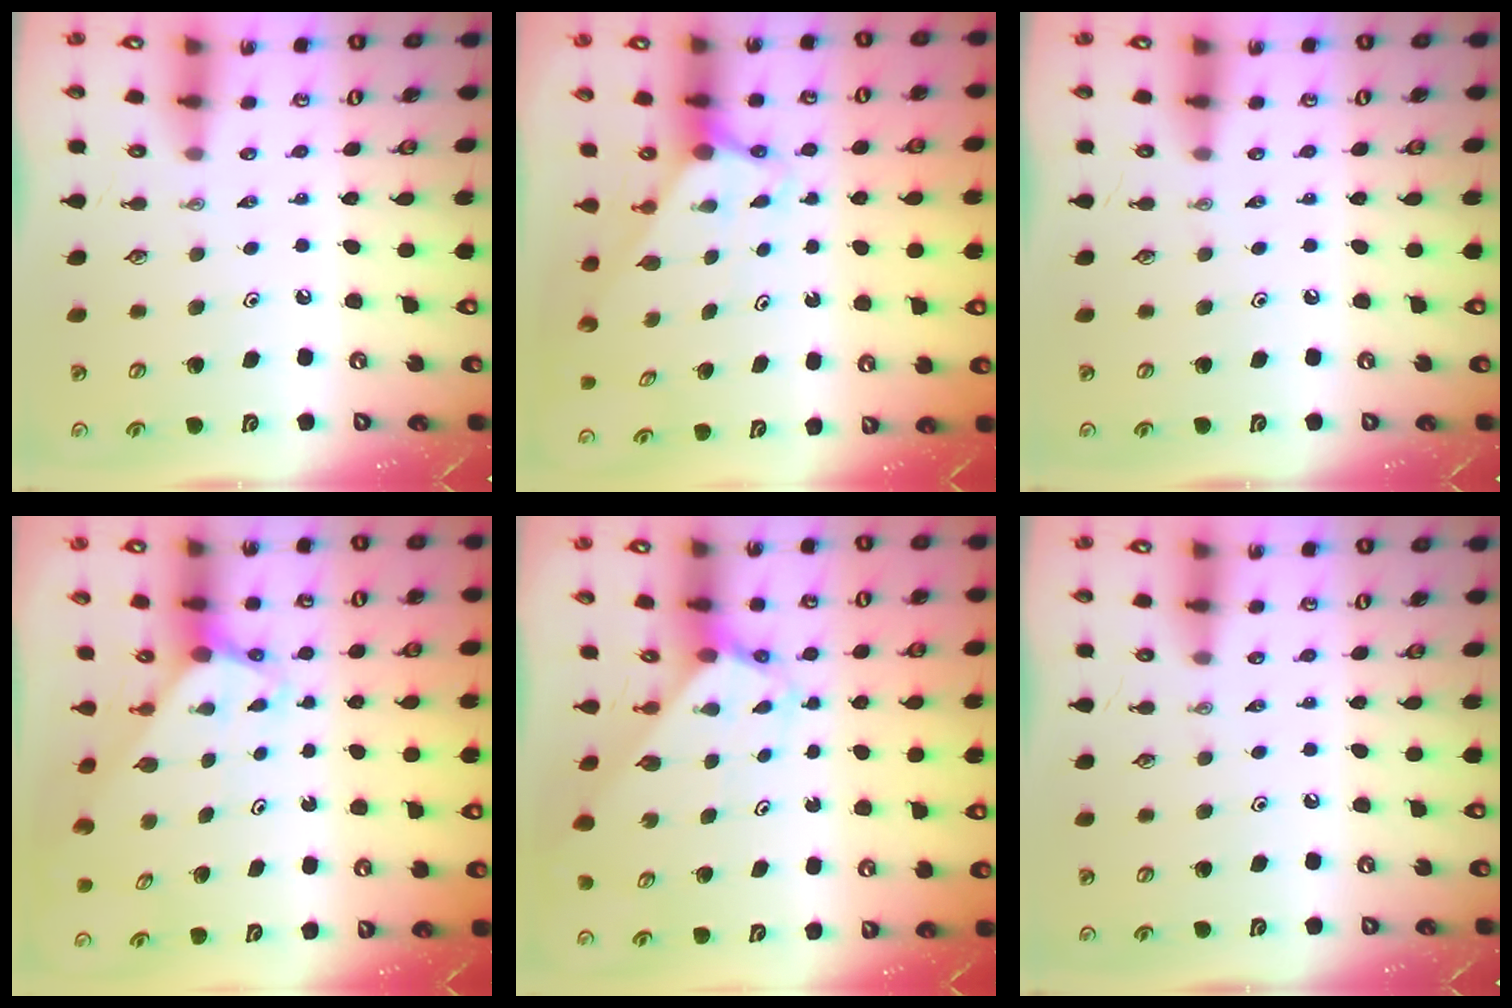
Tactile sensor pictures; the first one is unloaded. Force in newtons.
{"total": 2.8, "press": 2.8, "slide": 0.1}
{"total": 0.0}
{"total": 3.0, "press": 3.0, "slide": 0.2}
{"total": 2.7, "press": 2.7, "slide": 0.2}
{"total": 0.0}